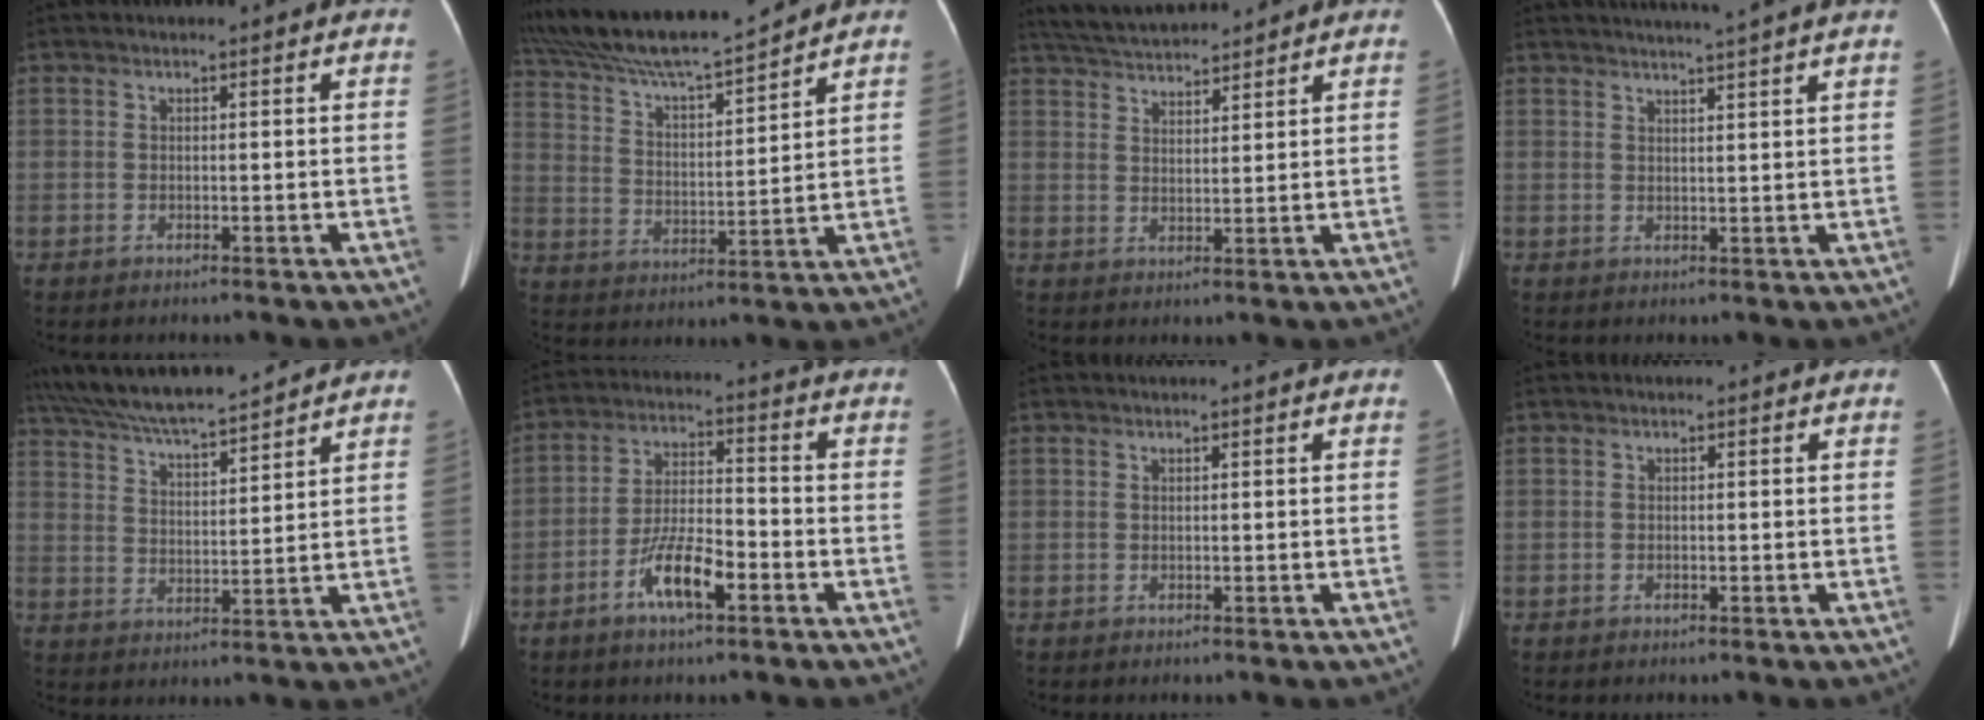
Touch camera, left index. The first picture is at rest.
{"total": 16.3, "force": [14.8, 0.5, 6.8], "torque": [-0.131, 0.013, 0.257]}
{"total": 8.3, "force": [7.9, 0.9, 2.4], "torque": [-0.049, 0.029, 0.137]}
{"total": 7.4, "force": [6.4, -1.4, 3.4], "torque": [-0.044, 0.011, 0.074]}
{"total": 15.3, "force": [13.8, 1.1, 6.7], "torque": [-0.124, 0.025, 0.234]}
{"total": 8.3, "force": [-4.2, 2.1, 6.8], "torque": [-0.135, 0.002, -0.078]}
{"total": 0.0}
{"total": 0.0}